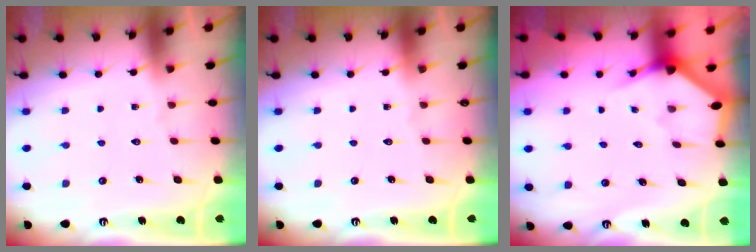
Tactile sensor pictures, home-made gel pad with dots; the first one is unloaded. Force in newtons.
{"total": 0.0}
{"total": 2.9, "press": 2.9, "slide": 0.2}